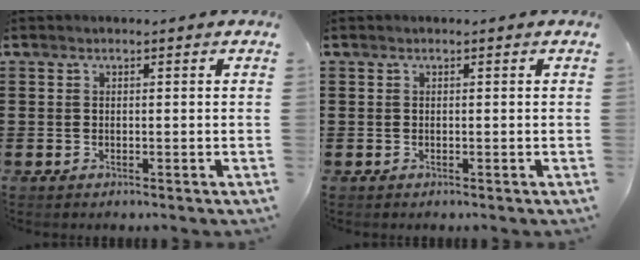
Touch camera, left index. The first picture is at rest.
{"total": 0.0}